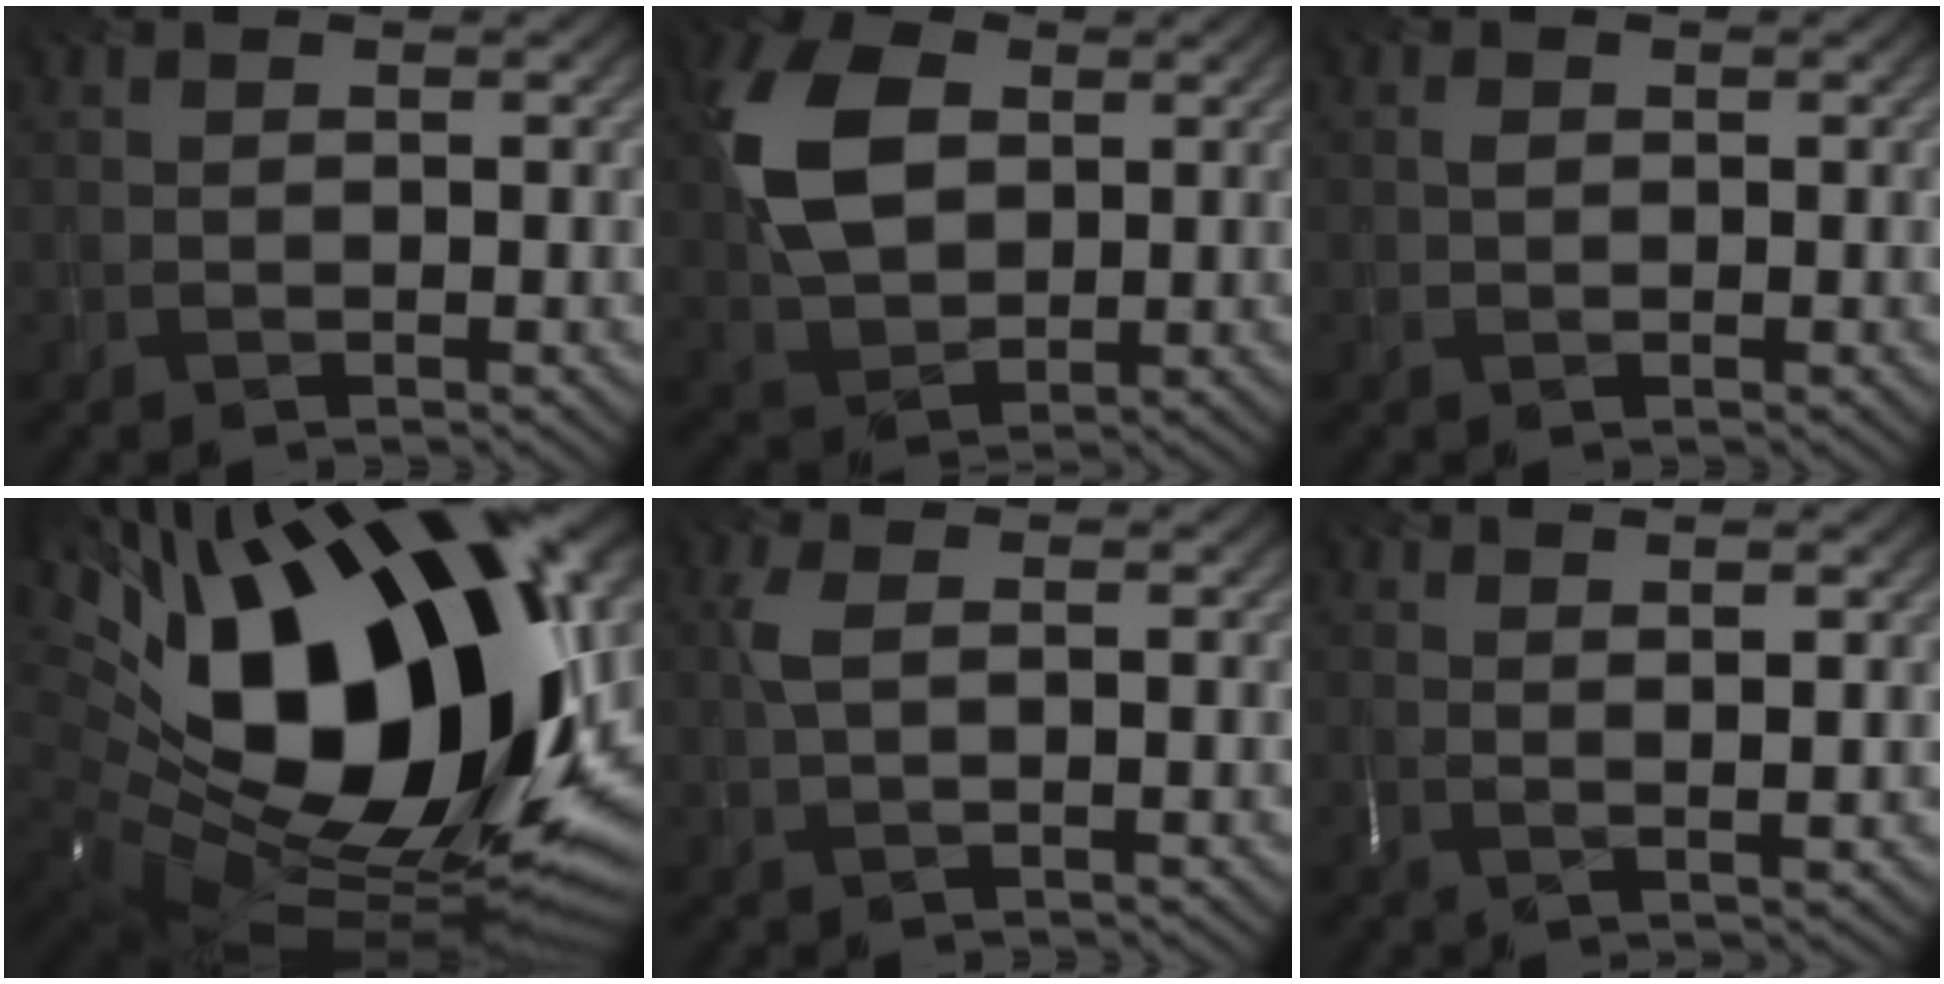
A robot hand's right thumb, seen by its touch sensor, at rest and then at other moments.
{"total": 10.0, "force": [2.2, 6.4, 7.3], "torque": [-0.189, 0.012, 0.040]}
{"total": 0.8, "force": [0.0, 0.5, 0.5], "torque": [-0.014, 0.001, -0.001]}
{"total": 22.1, "force": [4.4, 13.0, 17.3], "torque": [-0.348, -0.016, 0.090]}
{"total": 2.6, "force": [0.5, 0.9, 2.4], "torque": [-0.065, 0.007, 0.010]}
{"total": 2.5, "force": [1.5, 0.1, 2.1], "torque": [-0.040, 0.000, 0.028]}